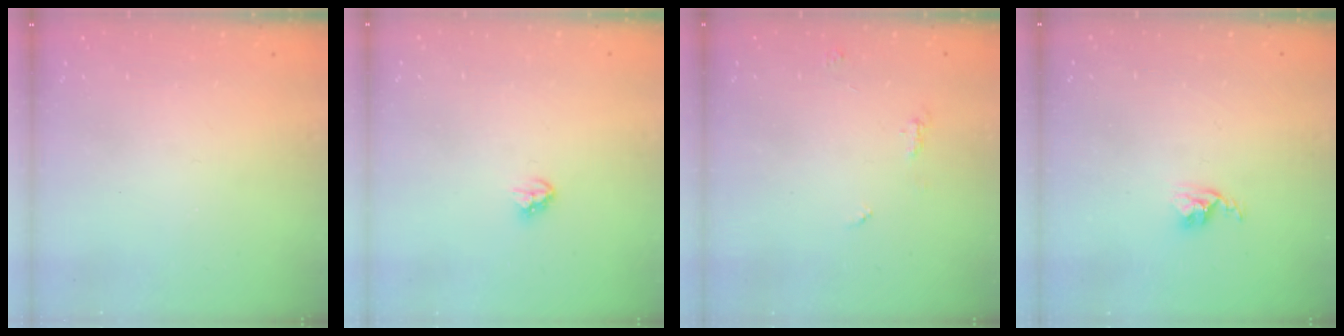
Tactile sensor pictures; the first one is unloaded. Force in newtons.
{"total": 3.4, "press": 3.4, "slide": 0.5}
{"total": 5.6, "press": 5.6, "slide": 0.4}
{"total": 2.9, "press": 2.9, "slide": 0.4}